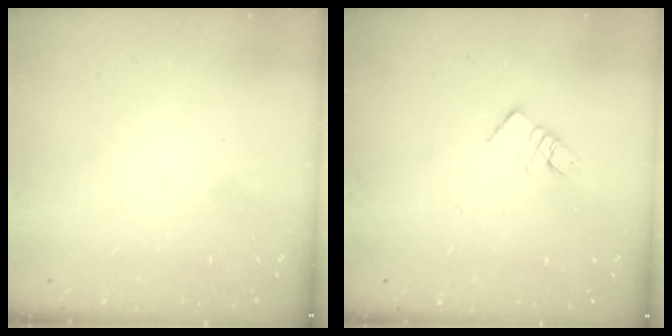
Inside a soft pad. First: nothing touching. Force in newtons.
{"total": 5.7, "press": 5.7, "slide": 0.2}